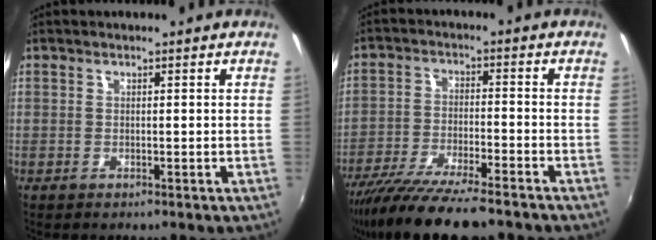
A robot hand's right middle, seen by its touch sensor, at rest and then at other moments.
{"total": 14.4, "force": [-11.9, 1.4, 7.9], "torque": [-0.160, -0.046, -0.204]}